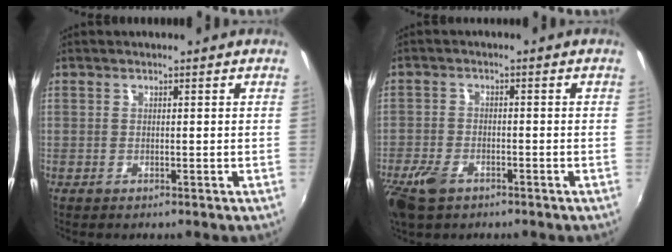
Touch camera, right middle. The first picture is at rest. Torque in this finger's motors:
{"motor_torque": [0.78, -0.70, 0.31, 0.09]}